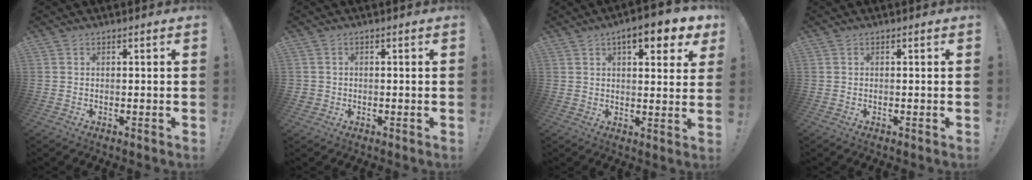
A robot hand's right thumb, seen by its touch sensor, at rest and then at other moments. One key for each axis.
{"total": 1.6, "fx": 0.1, "fy": 1.6, "fz": 0.3, "tx": -0.006, "ty": 0.002, "tz": 0.003}
{"total": 9.0, "fx": 4.9, "fy": 2.9, "fz": 7.0, "tx": -0.089, "ty": -0.022, "tz": 0.078}
{"total": 0.0}